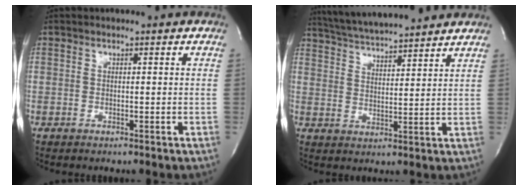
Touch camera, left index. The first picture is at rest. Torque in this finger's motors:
{"motor_torque": [-0.18, -0.55, 0.27, 0.14]}